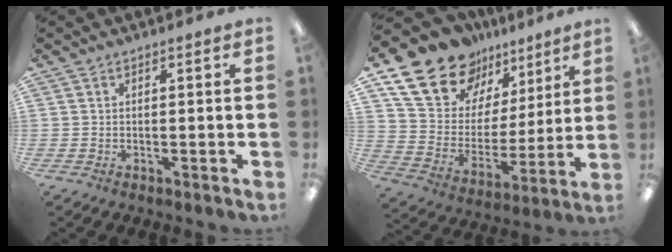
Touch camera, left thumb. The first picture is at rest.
{"total": 20.1, "force": [14.4, 12.0, 7.4], "torque": [-0.144, -0.092, 0.267]}